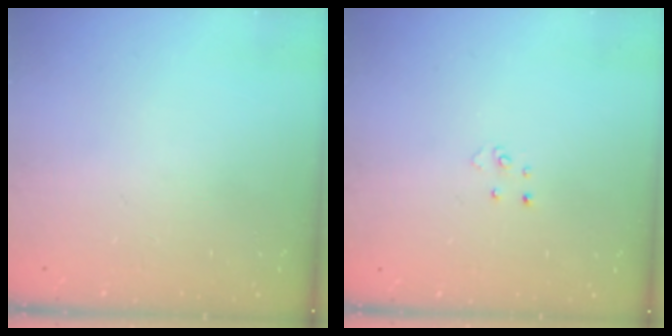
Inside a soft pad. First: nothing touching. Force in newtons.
{"total": 3.2, "press": 3.2, "slide": 0.3}